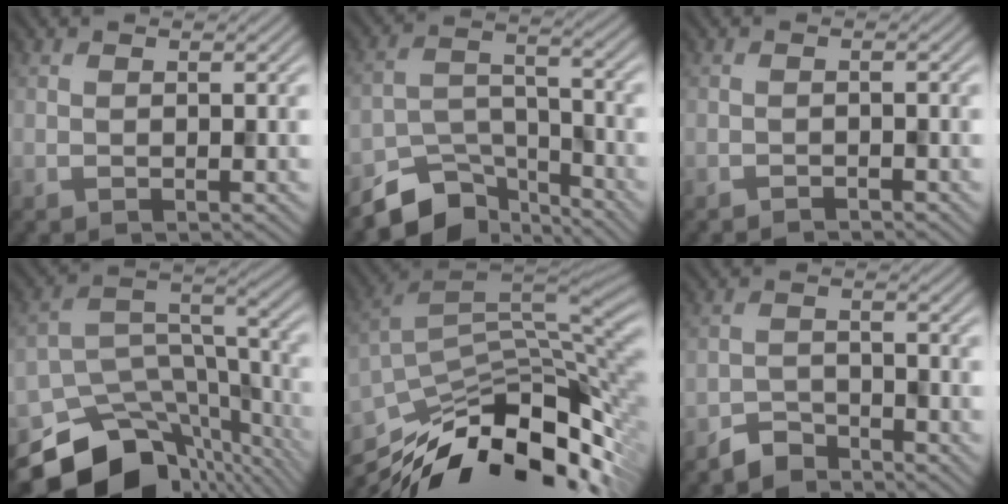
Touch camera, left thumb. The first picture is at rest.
{"total": 8.8, "force": [-6.8, 4.1, 3.7], "torque": [-0.064, -0.009, -0.132]}
{"total": 0.9, "force": [-0.9, 0.1, 0.2], "torque": [0.000, 0.000, -0.018]}
{"total": 15.2, "force": [-11.0, 8.1, 6.6], "torque": [-0.145, -0.023, -0.154]}
{"total": 15.4, "force": [-9.0, 6.3, 10.7], "torque": [-0.213, -0.025, -0.148]}
{"total": 3.2, "force": [-2.9, 1.1, 0.7], "torque": [-0.008, 0.004, -0.063]}